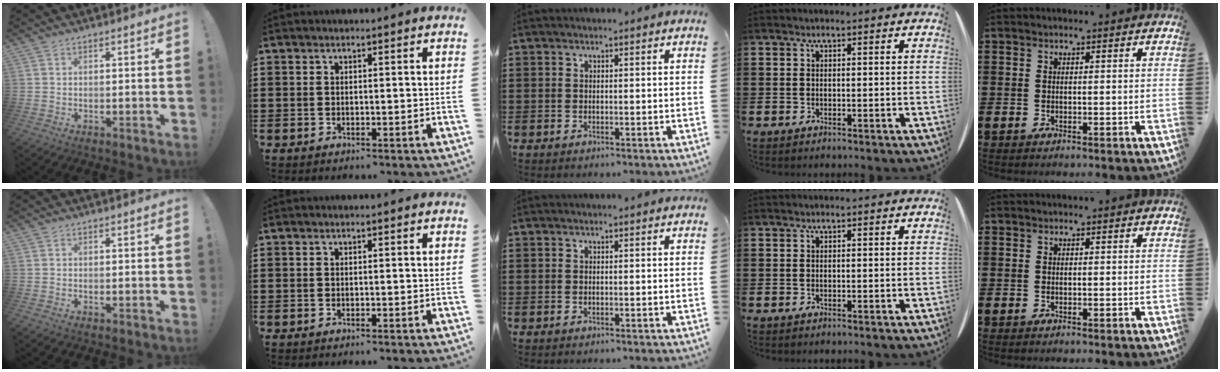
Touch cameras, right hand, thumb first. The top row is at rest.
{}